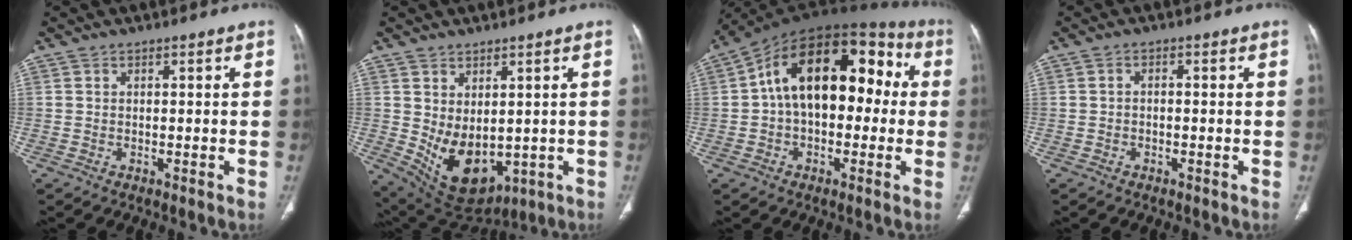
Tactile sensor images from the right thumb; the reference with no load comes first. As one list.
[{"total": 11.6, "force": [-0.6, 7.3, 9.0], "torque": [-0.130, -0.014, 0.029]}, {"total": 19.7, "force": [1.6, 12.0, 15.6], "torque": [-0.209, 0.059, 0.013]}, {"total": 0.9, "force": [-0.3, 0.6, 0.6], "torque": [-0.007, 0.004, -0.008]}]